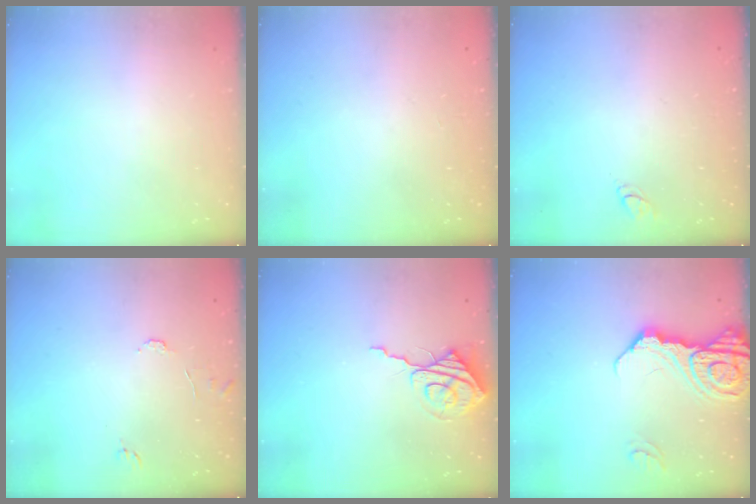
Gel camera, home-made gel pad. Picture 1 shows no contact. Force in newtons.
{"total": 0.0}
{"total": 3.0, "press": 3.0, "slide": 0.2}
{"total": 7.2, "press": 7.1, "slide": 0.7}
{"total": 9.1, "press": 9.0, "slide": 1.0}
{"total": 14.7, "press": 14.6, "slide": 1.7}